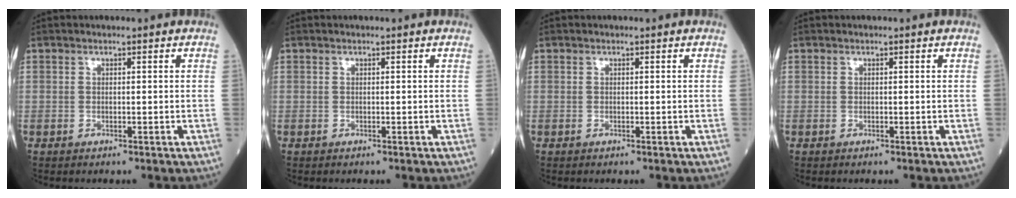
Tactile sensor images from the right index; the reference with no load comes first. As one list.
[{"total": 0.0}, {"total": 0.0}, {"total": 0.0}]